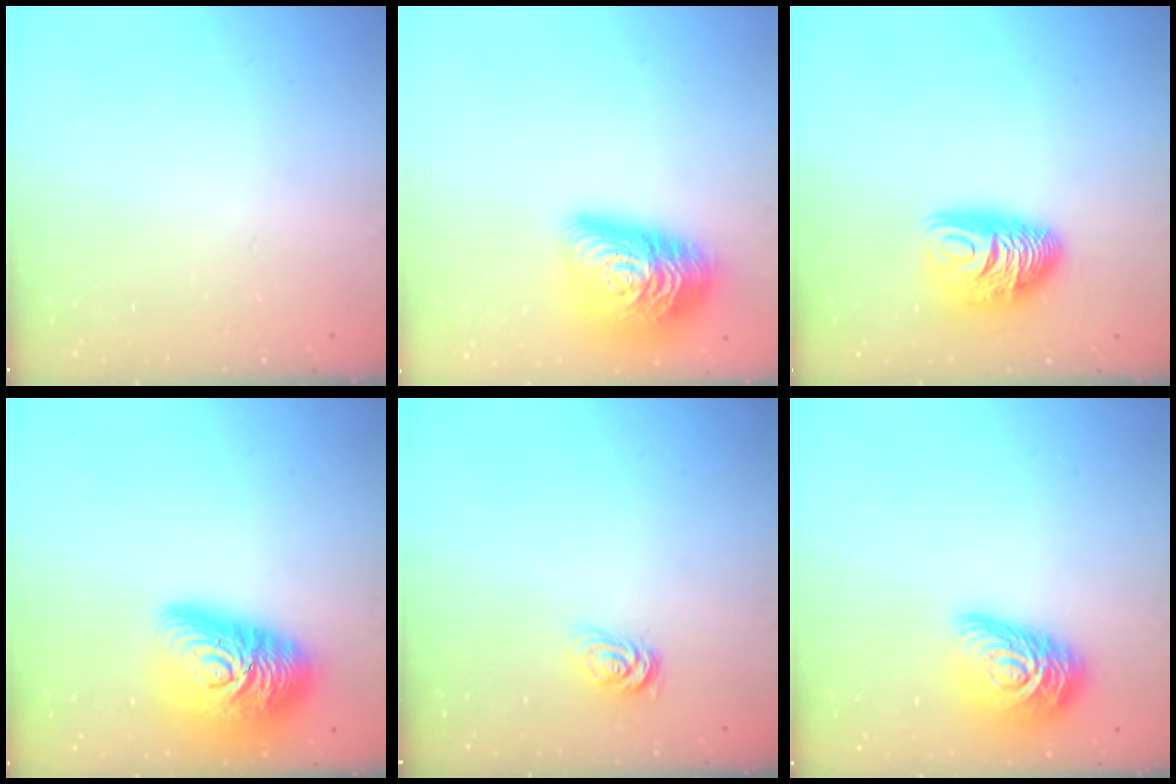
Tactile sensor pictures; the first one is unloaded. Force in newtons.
{"total": 19.9, "press": 19.9, "slide": 0.7}
{"total": 9.6, "press": 9.6, "slide": 0.4}
{"total": 18.4, "press": 18.4, "slide": 1.1}
{"total": 2.6, "press": 2.6, "slide": 0.4}
{"total": 14.0, "press": 14.0, "slide": 1.1}